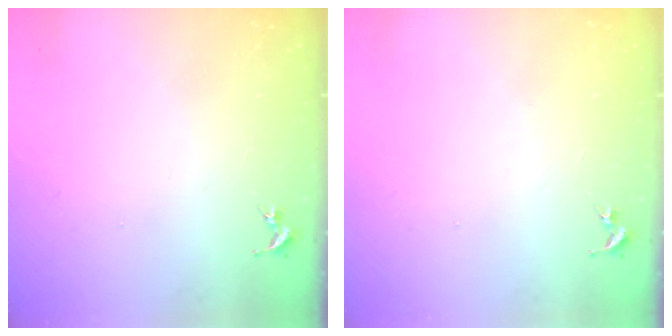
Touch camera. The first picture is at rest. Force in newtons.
{"total": 0.0}